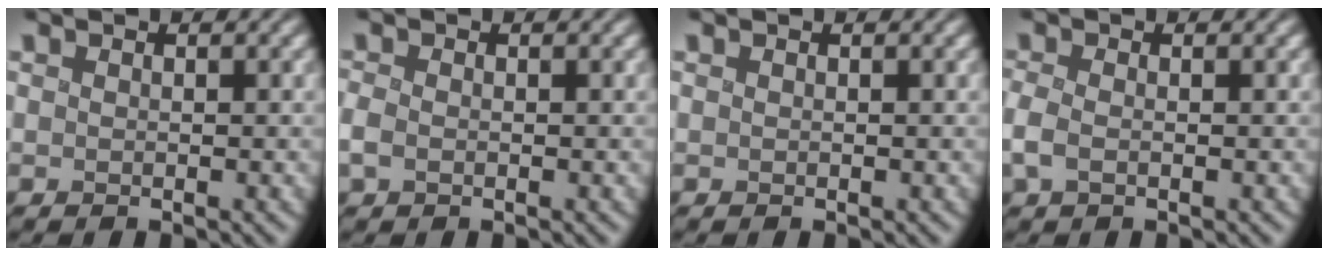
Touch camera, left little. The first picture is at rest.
{"total": 1.3, "force": [-0.5, 0.9, 0.8], "torque": [-0.018, 0.001, -0.009]}
{"total": 0.0}
{"total": 1.7, "force": [-0.7, 1.0, 1.2], "torque": [-0.028, 0.000, -0.014]}